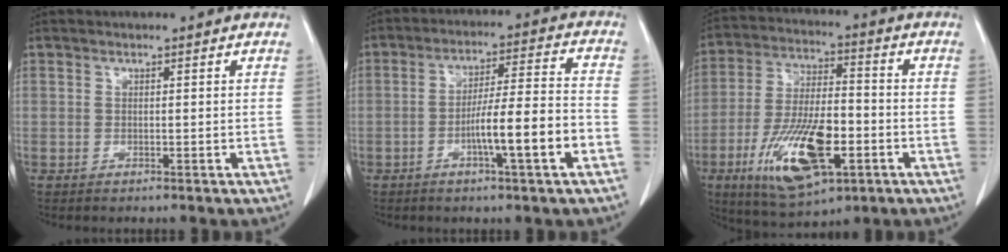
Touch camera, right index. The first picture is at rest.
{"total": 10.6, "force": [-3.9, 0.2, 9.9], "torque": [-0.163, 0.008, -0.063]}
{"total": 16.1, "force": [-5.9, 5.6, 14.0], "torque": [-0.272, -0.008, -0.093]}